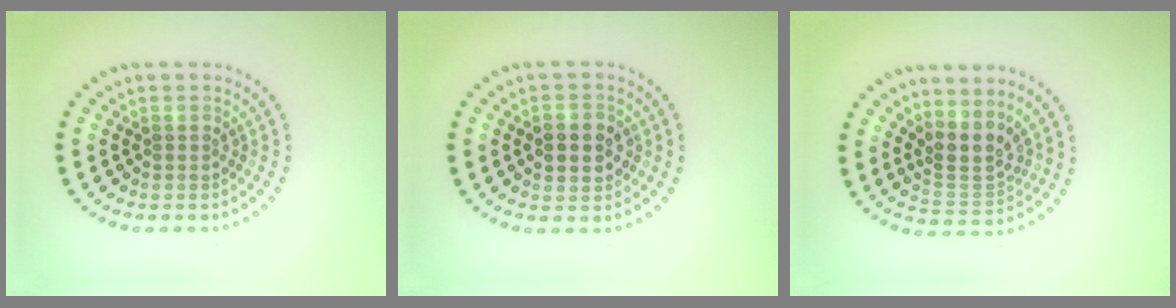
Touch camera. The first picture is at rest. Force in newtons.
{"total": 3.0, "press": 3.0, "slide": 0.3}
{"total": 3.0, "press": 2.3, "slide": 1.9}